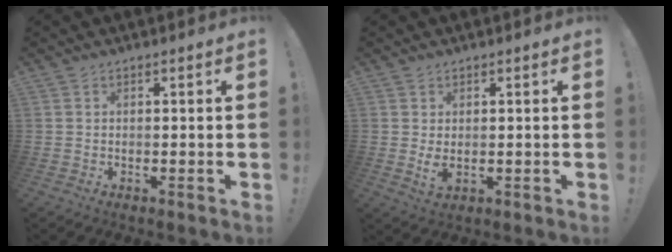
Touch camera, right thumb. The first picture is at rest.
{"total": 3.3, "force": [0.7, 1.8, 2.7], "torque": [-0.035, -0.011, 0.011]}